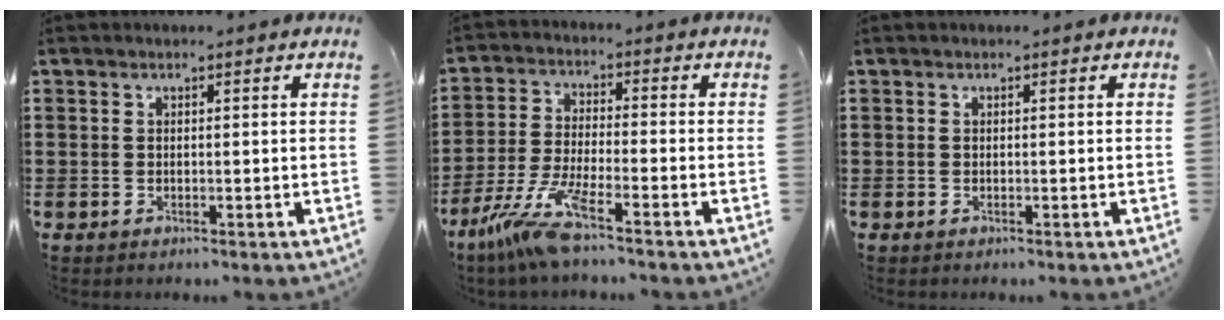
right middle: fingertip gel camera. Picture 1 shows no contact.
{"total": 8.0, "force": [-6.0, 0.1, 5.3], "torque": [-0.132, -0.023, -0.122]}
{"total": 0.0}